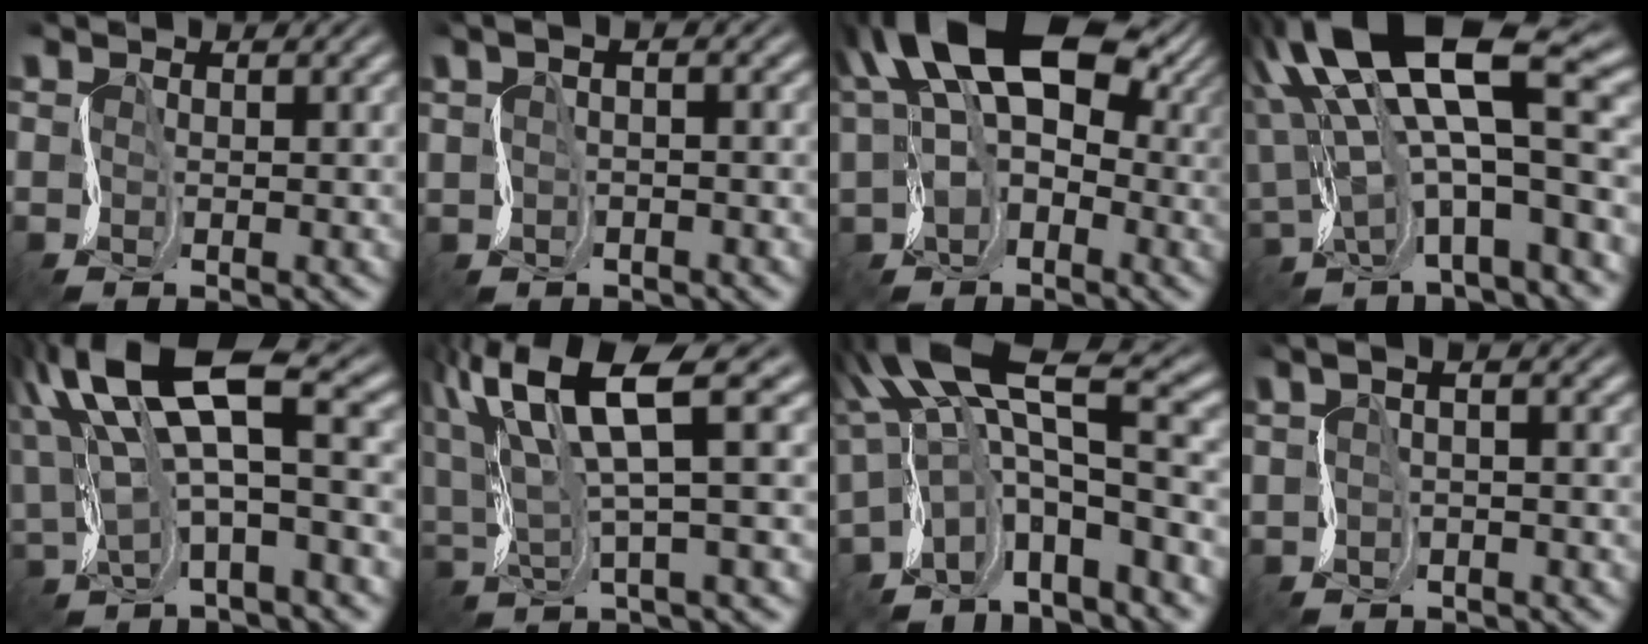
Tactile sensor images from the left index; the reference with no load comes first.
{"total": 1.2, "force": [1.1, 0.2, 0.4], "torque": [-0.017, 0.012, 0.021]}
{"total": 14.3, "force": [5.4, 8.5, 10.1], "torque": [-0.154, 0.026, 0.088]}
{"total": 13.4, "force": [3.8, 4.1, 12.2], "torque": [-0.218, 0.013, 0.082]}
{"total": 9.5, "force": [4.2, 3.1, 7.9], "torque": [-0.164, 0.024, 0.079]}
{"total": 10.0, "force": [5.0, 1.7, 8.5], "torque": [-0.178, 0.027, 0.100]}
{"total": 8.4, "force": [0.3, 2.8, 7.9], "torque": [-0.144, 0.016, 0.000]}
{"total": 1.4, "force": [1.2, 0.3, 0.8], "torque": [-0.025, 0.013, 0.021]}